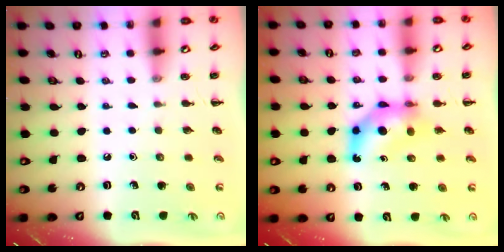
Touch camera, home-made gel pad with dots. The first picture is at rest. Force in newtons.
{"total": 7.1, "press": 7.0, "slide": 1.0}